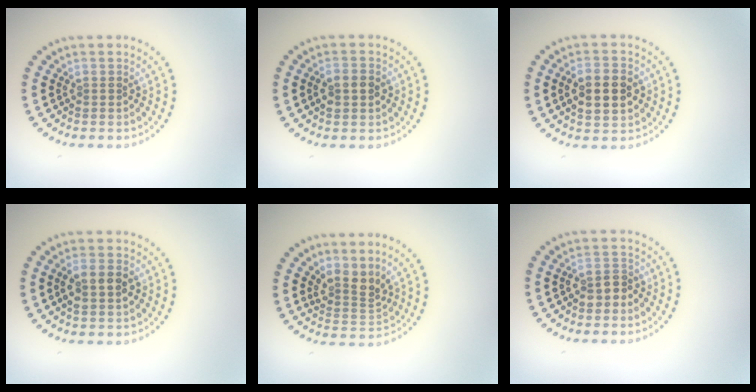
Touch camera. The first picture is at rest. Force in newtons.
{"total": 2.0, "press": 2.0, "slide": 0.3}
{"total": 4.7, "press": 4.7, "slide": 0.3}
{"total": 2.6, "press": 2.6, "slide": 0.4}
{"total": 2.6, "press": 1.8, "slide": 1.9}
{"total": 2.1, "press": 2.0, "slide": 0.8}